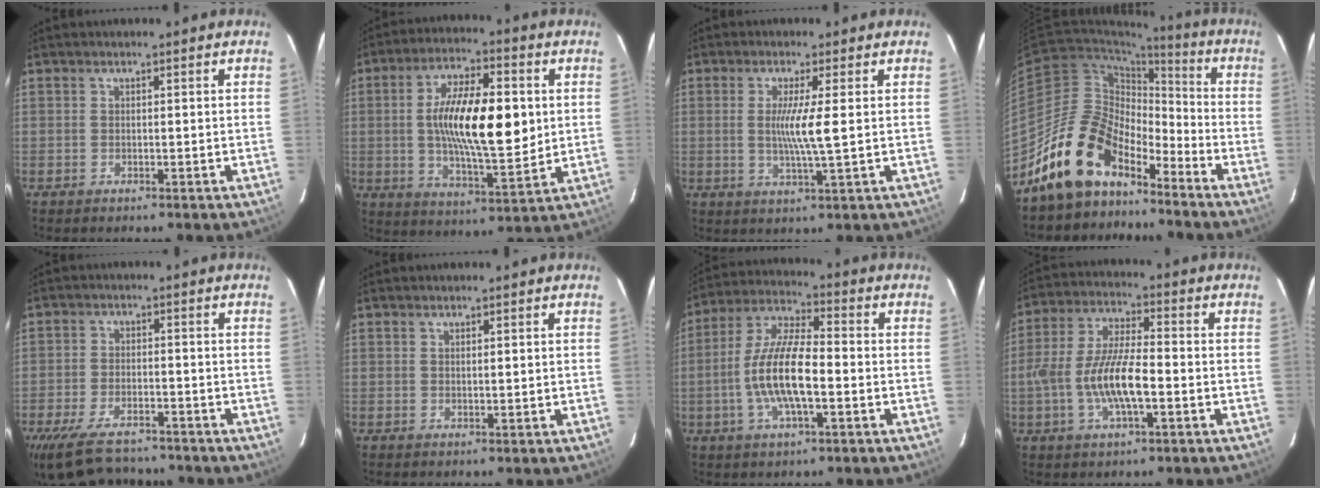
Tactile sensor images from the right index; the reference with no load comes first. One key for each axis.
{"total": 16.8, "fx": 1.5, "fy": 5.6, "fz": 15.7, "tx": -0.277, "ty": 0.003, "tz": 0.025}
{"total": 5.7, "fx": 0.5, "fy": -0.6, "fz": 5.6, "tx": -0.105, "ty": -0.012, "tz": 0.005}
{"total": 15.0, "fx": -11.7, "fy": 7.2, "fz": 6.2, "tx": -0.120, "ty": 0.023, "tz": -0.211}
{"total": 14.4, "fx": -11.5, "fy": 5.8, "fz": 6.4, "tx": -0.158, "ty": -0.018, "tz": -0.188}
{"total": 0.8, "fx": 0.4, "fy": 0.2, "fz": 0.6, "tx": -0.011, "ty": 0.002, "tz": 0.008}
{"total": 12.8, "fx": -2.7, "fy": 3.8, "fz": 11.9, "tx": -0.243, "ty": 0.003, "tz": -0.055}
{"total": 12.0, "fx": -3.0, "fy": 3.6, "fz": 11.0, "tx": -0.226, "ty": 0.001, "tz": -0.057}